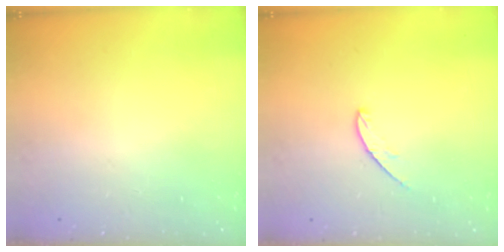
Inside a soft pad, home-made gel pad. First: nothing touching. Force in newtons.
{"total": 4.6, "press": 4.6, "slide": 0.4}